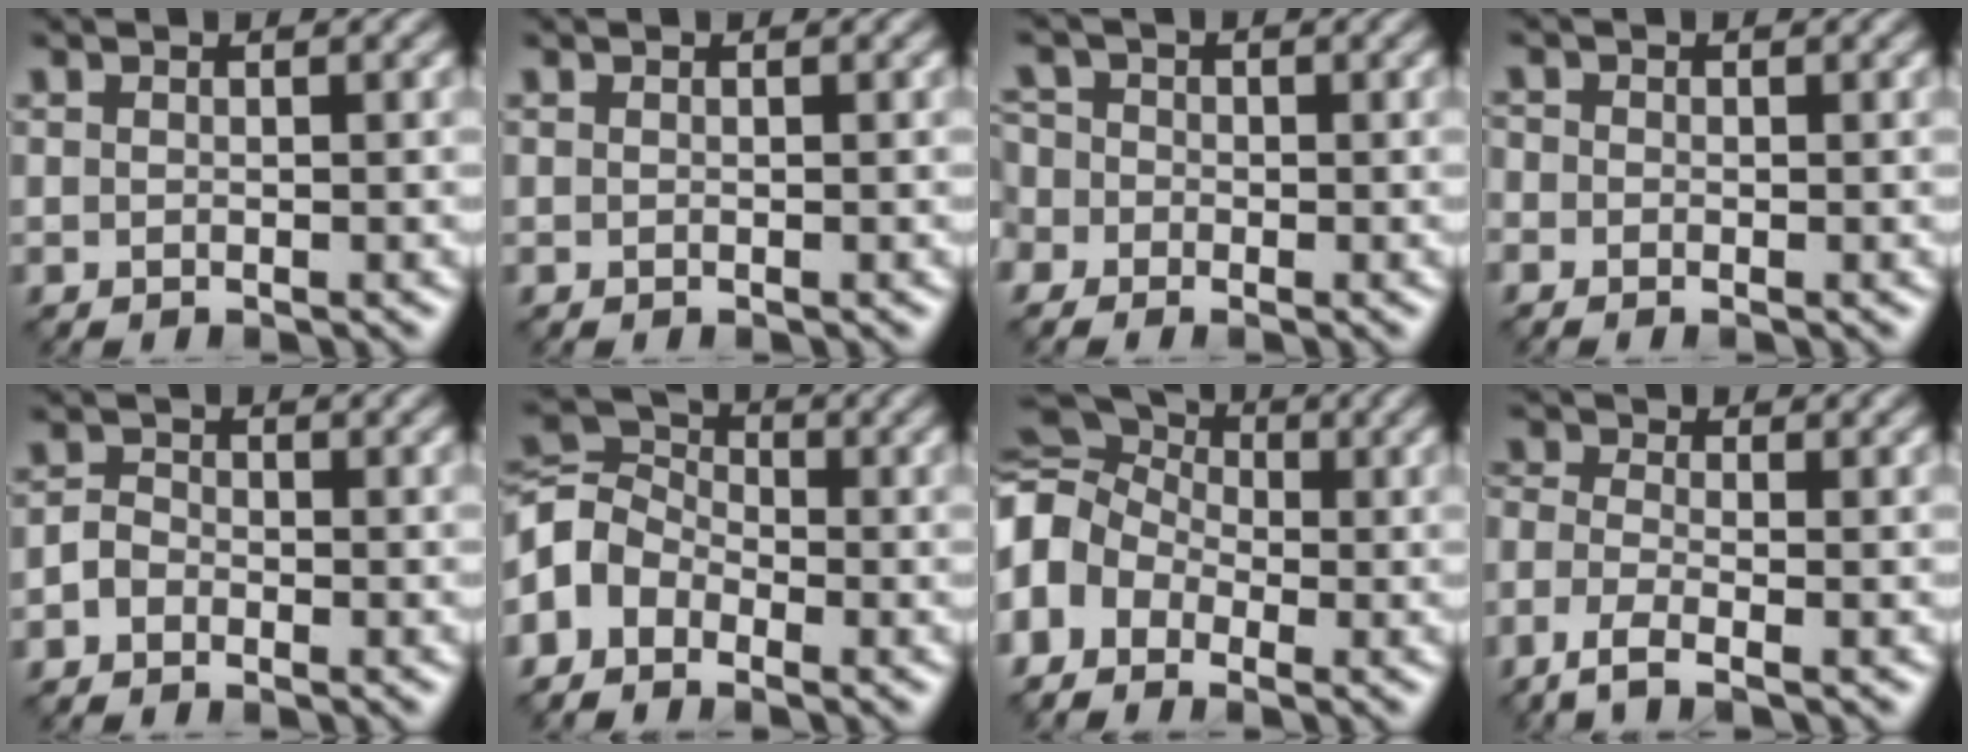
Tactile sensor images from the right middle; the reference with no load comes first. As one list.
[{"total": 0.0}, {"total": 4.9, "force": [-1.4, 4.0, 2.4], "torque": [-0.046, 0.019, -0.048]}, {"total": 1.5, "force": [-0.7, 1.2, 0.5], "torque": [0.003, -0.002, -0.012]}, {"total": 1.6, "force": [-1.2, 1.0, 0.3], "torque": [0.001, 0.002, -0.030]}, {"total": 4.7, "force": [-2.3, 3.6, 2.0], "torque": [-0.037, 0.013, -0.070]}, {"total": 12.3, "force": [-1.5, 10.3, 6.6], "torque": [-0.160, 0.028, -0.060]}, {"total": 2.8, "force": [-2.0, 0.8, 1.9], "torque": [-0.048, -0.001, -0.056]}]